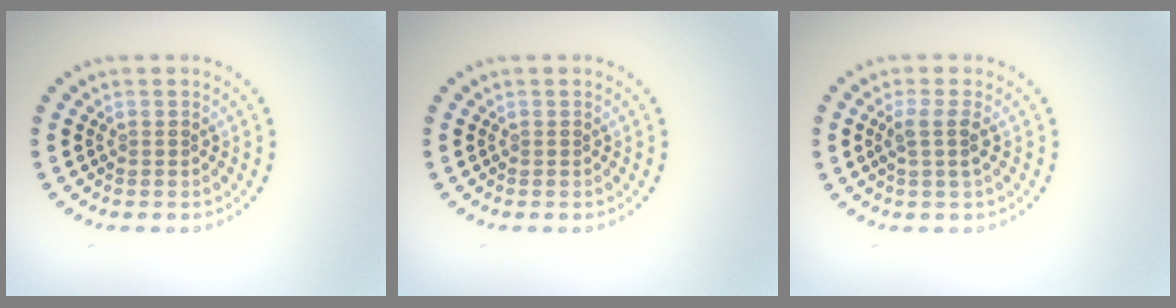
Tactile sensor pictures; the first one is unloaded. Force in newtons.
{"total": 0.0}
{"total": 1.9, "press": 1.5, "slide": 1.1}